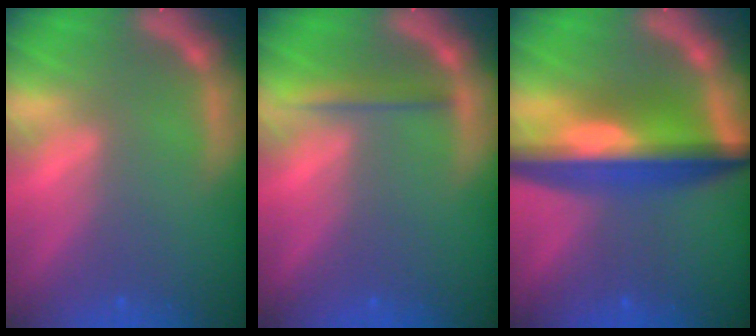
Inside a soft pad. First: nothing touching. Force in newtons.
{"total": 2.0}
{"total": 10.1}